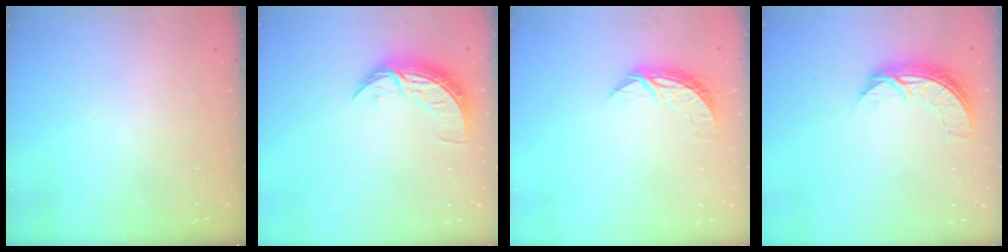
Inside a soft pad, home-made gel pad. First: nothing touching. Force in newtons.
{"total": 9.0, "press": 9.0, "slide": 0.5}
{"total": 6.6, "press": 6.5, "slide": 0.4}
{"total": 7.4, "press": 7.3, "slide": 0.5}